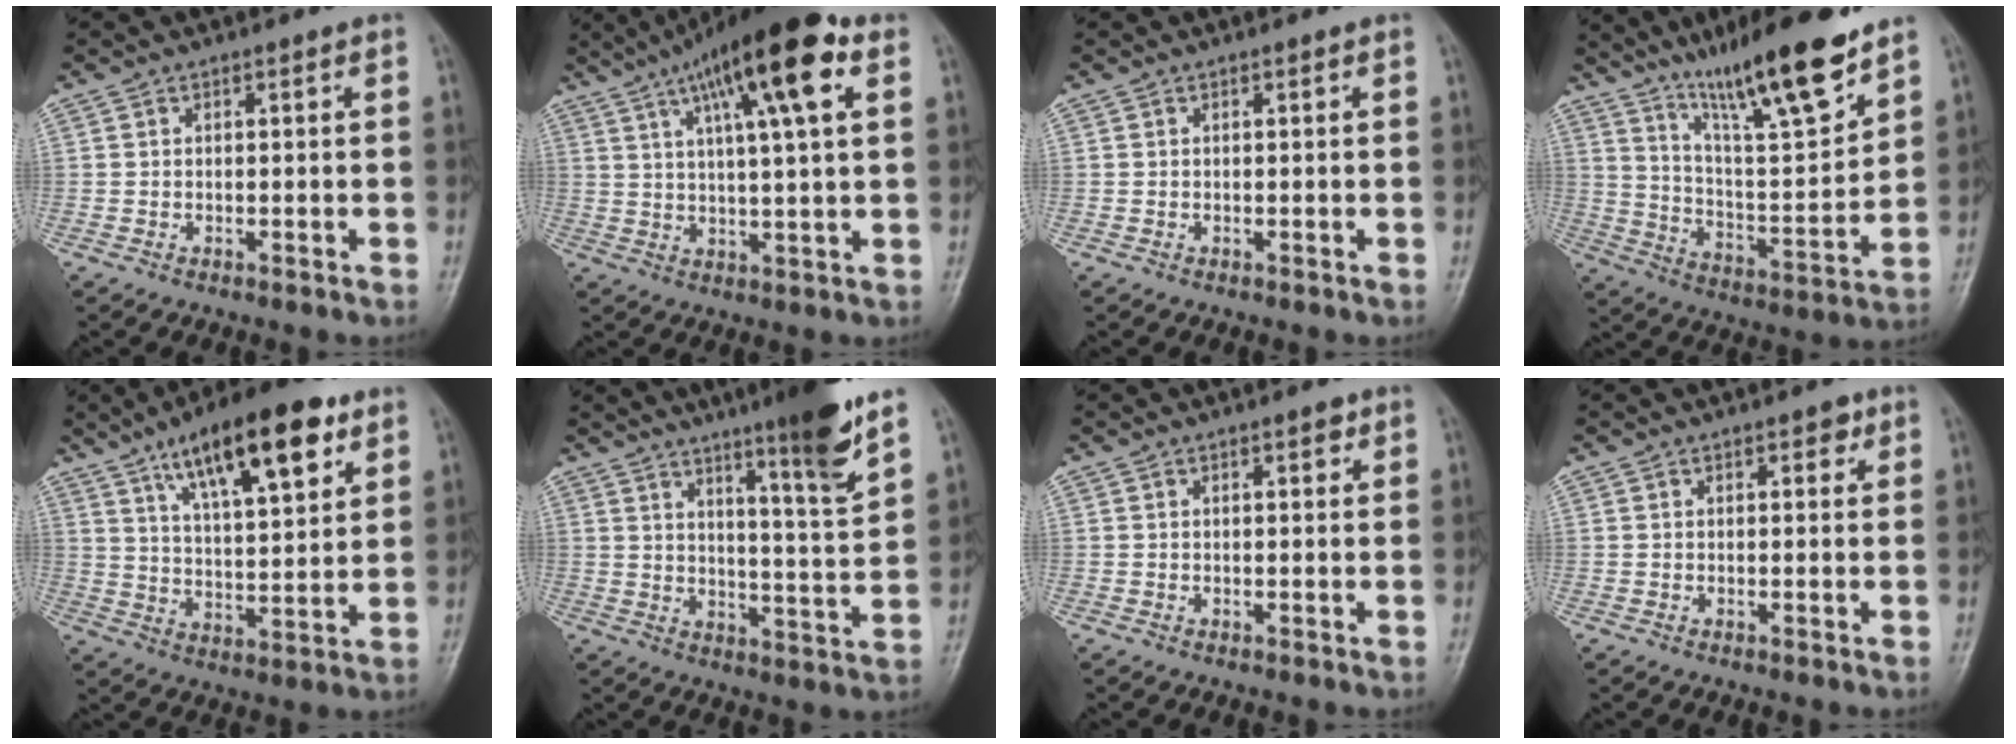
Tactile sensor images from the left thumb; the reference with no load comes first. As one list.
[{"total": 17.4, "force": [7.9, 3.7, 15.0], "torque": [-0.234, 0.003, 0.124]}, {"total": 0.0}, {"total": 19.2, "force": [13.5, 3.0, 13.3], "torque": [-0.193, -0.074, 0.231]}, {"total": 18.1, "force": [9.9, 5.9, 14.0], "torque": [-0.196, -0.034, 0.162]}, {"total": 12.8, "force": [8.5, 0.4, 9.6], "torque": [-0.136, -0.055, 0.130]}, {"total": 1.5, "force": [0.9, 0.7, 1.1], "torque": [-0.009, -0.001, 0.010]}, {"total": 1.9, "force": [1.0, 1.0, 1.2], "torque": [-0.004, -0.002, 0.011]}]